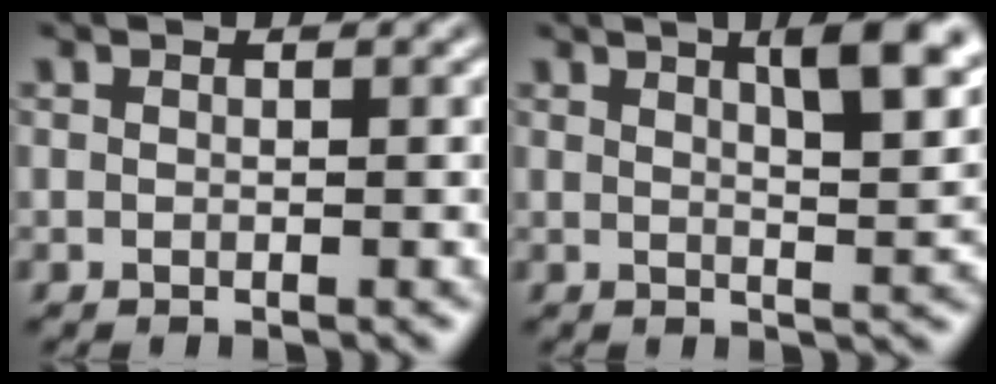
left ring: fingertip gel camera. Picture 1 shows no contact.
{"total": 6.4, "force": [3.2, 2.0, 5.2], "torque": [-0.046, 0.016, 0.039]}